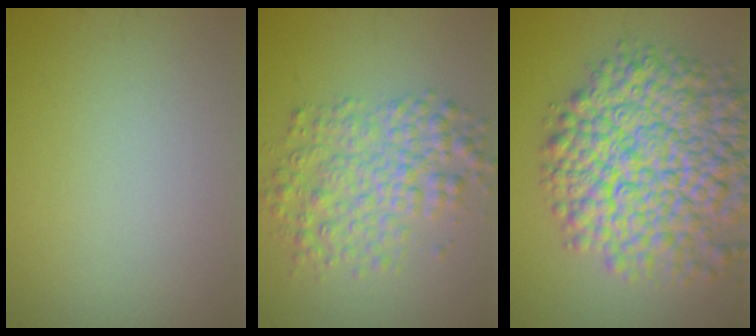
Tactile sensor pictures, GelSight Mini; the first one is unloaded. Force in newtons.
{"total": 4.9, "press": 4.9, "slide": 0.1}
{"total": 12.4, "press": 12.4, "slide": 0.5}